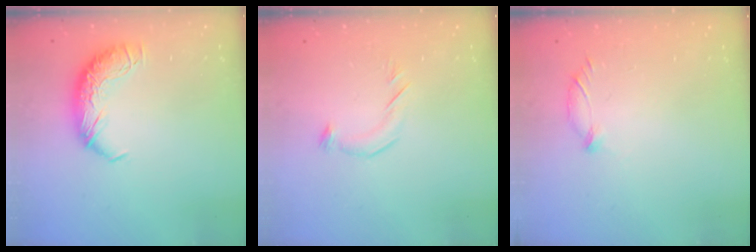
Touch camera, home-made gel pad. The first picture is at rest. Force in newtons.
{"total": 5.5, "press": 5.4, "slide": 1.4}
{"total": 5.3, "press": 5.3, "slide": 0.9}